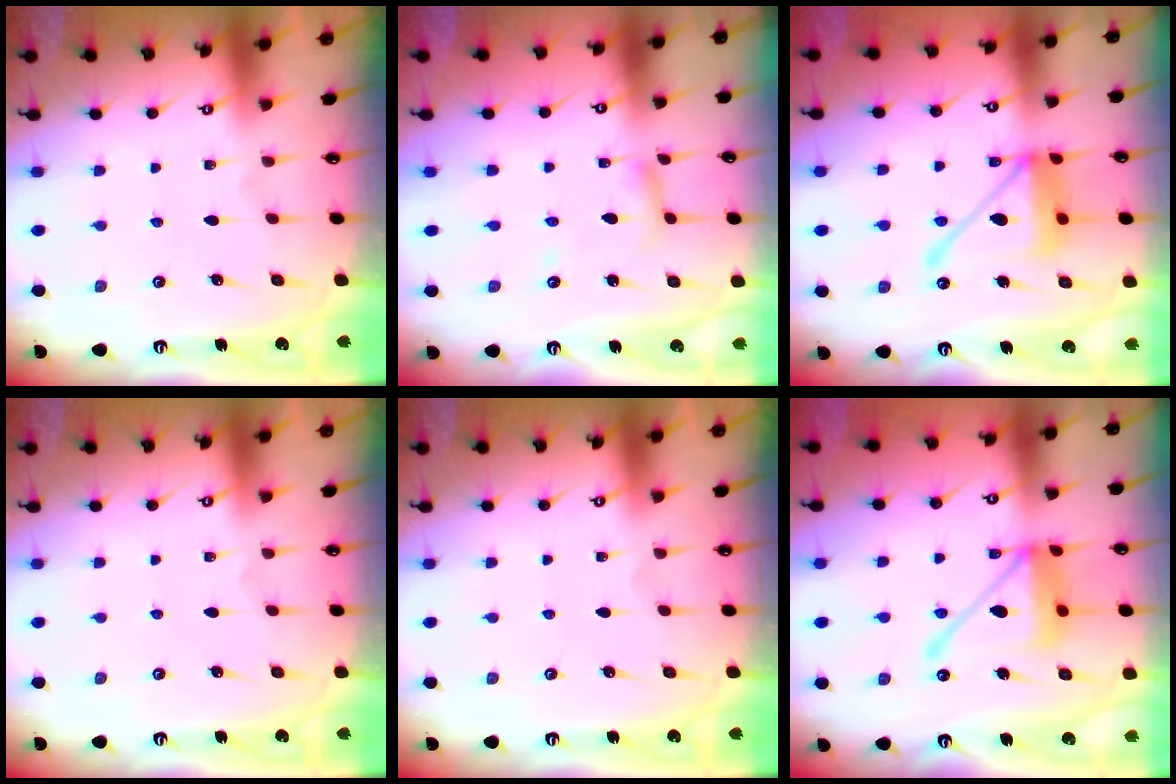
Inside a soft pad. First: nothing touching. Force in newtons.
{"total": 5.2, "press": 5.2, "slide": 0.3}
{"total": 14.6, "press": 14.5, "slide": 1.7}
{"total": 0.0}
{"total": 0.0}
{"total": 14.6, "press": 14.5, "slide": 1.7}